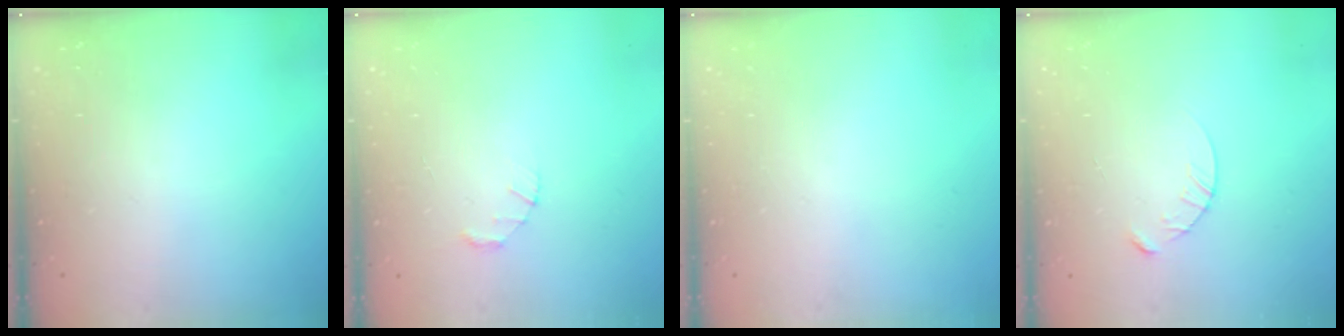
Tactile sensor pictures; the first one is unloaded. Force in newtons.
{"total": 1.5, "press": 1.5, "slide": 0.3}
{"total": 0.0}
{"total": 4.6, "press": 4.5, "slide": 0.5}